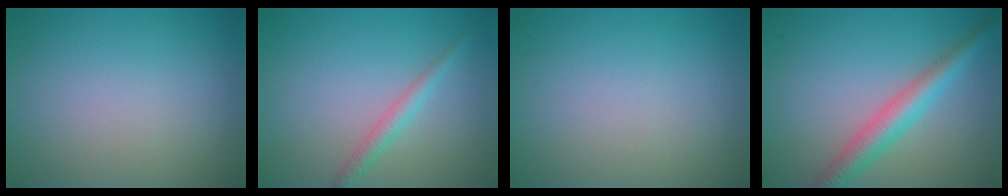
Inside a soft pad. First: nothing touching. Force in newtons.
{"total": 1.7, "press": 1.7, "slide": 0.1}
{"total": 0.0}
{"total": 4.0, "press": 4.0, "slide": 0.0}